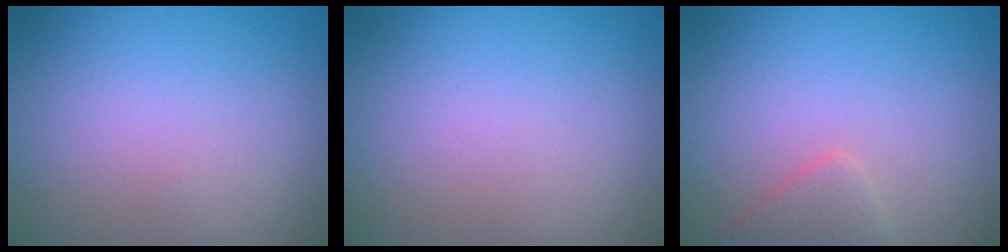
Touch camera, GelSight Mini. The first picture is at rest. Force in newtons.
{"total": 0.0}
{"total": 1.9, "press": 1.9, "slide": 0.0}